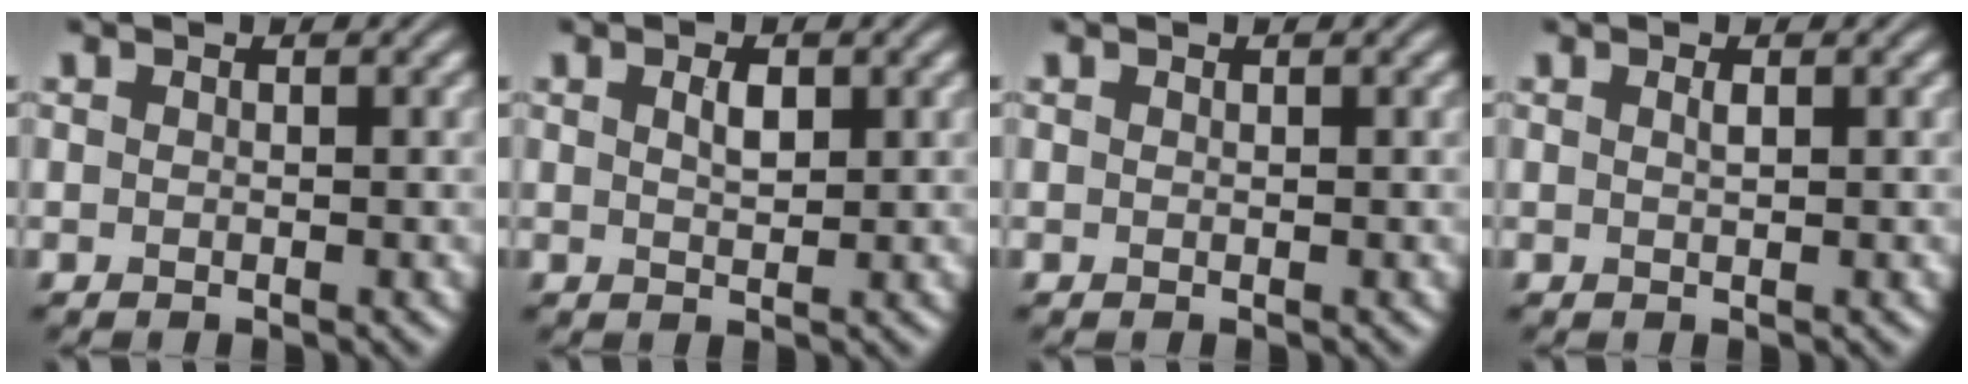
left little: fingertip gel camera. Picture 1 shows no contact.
{"total": 1.6, "force": [0.7, 0.7, 1.2], "torque": [-0.025, 0.001, 0.016]}
{"total": 0.0}
{"total": 0.7, "force": [0.3, 0.2, 0.6], "torque": [-0.010, 0.003, 0.005]}